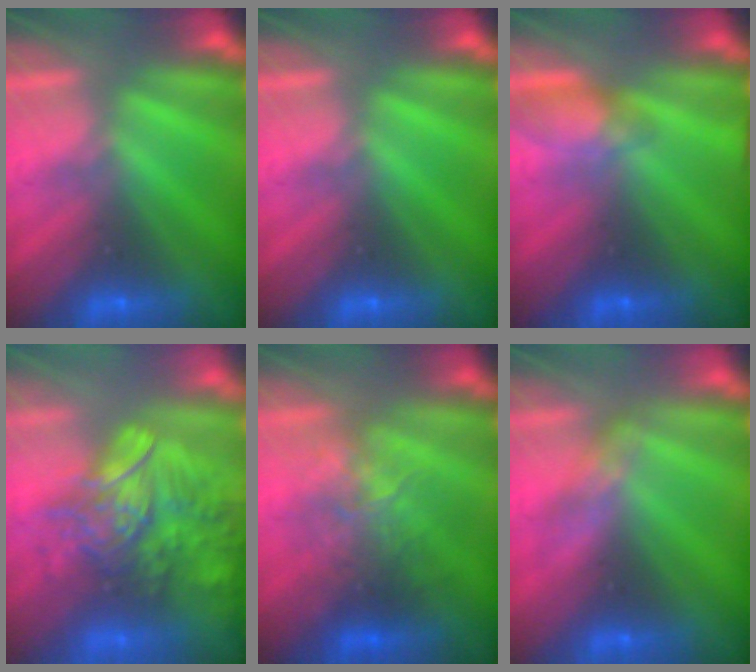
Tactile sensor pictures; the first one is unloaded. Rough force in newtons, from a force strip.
{"total": 0.0}
{"total": 4.6}
{"total": 5.8}
{"total": 2.6}
{"total": 2.8}